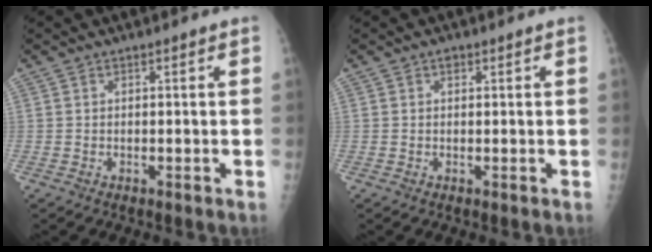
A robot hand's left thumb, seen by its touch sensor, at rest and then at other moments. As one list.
[{"total": 0.9, "force": [0.5, 0.7, 0.5], "torque": [-0.001, -0.001, 0.005]}]